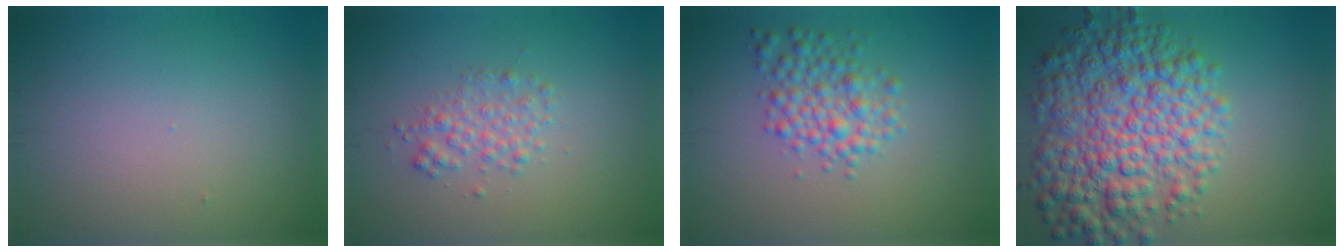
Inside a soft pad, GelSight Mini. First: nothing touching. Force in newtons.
{"total": 2.0, "press": 2.0, "slide": 0.0}
{"total": 3.5, "press": 3.5, "slide": 0.1}
{"total": 9.7, "press": 9.7, "slide": 0.3}